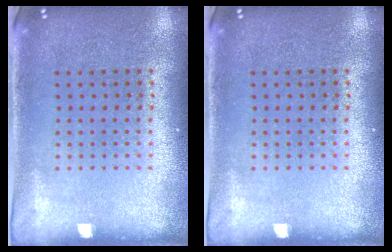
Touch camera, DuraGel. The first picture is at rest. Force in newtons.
{"total": 0.0}